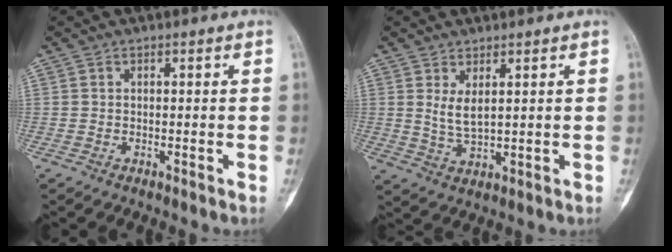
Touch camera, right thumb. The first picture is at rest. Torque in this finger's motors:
{"motor_torque": [-0.37, 0.38, -0.01, 0.10, 0.11]}